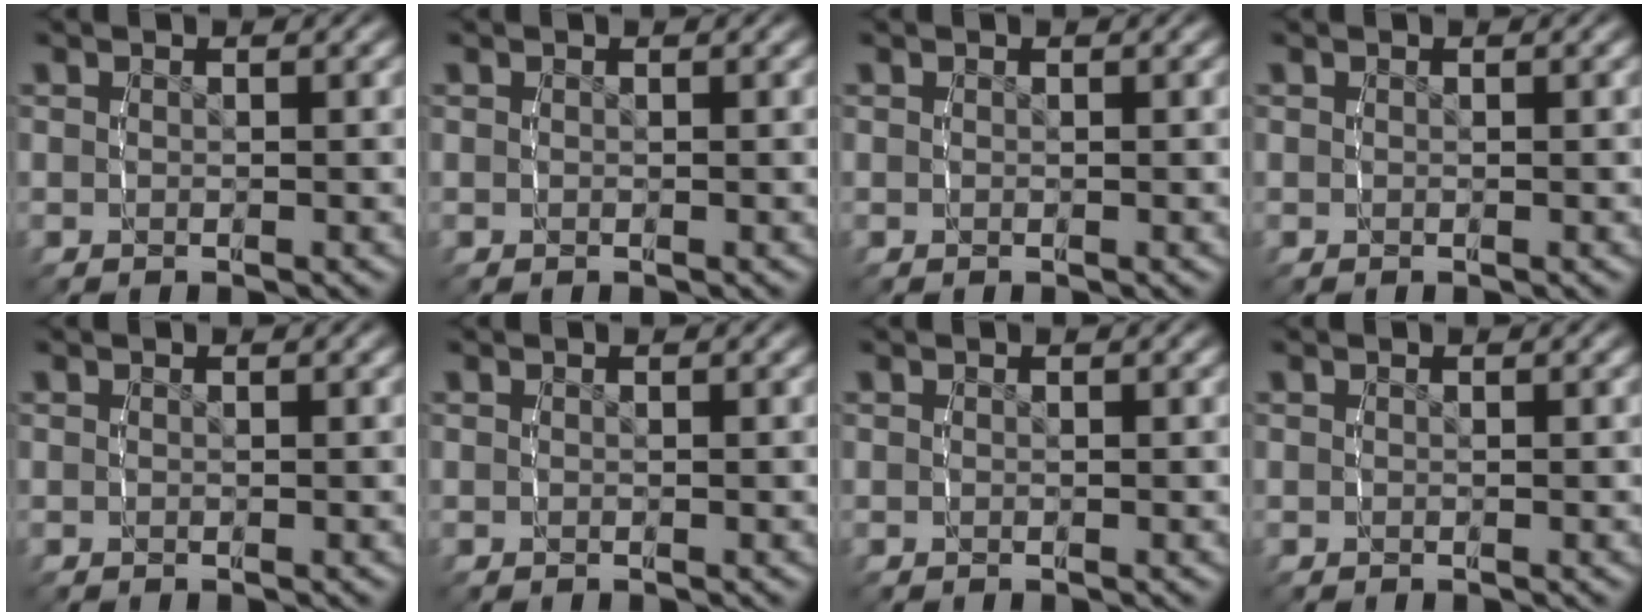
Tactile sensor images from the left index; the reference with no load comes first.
{"total": 0.0}
{"total": 0.0}
{"total": 0.0}
{"total": 0.0}
{"total": 0.0}
{"total": 0.0}
{"total": 0.0}